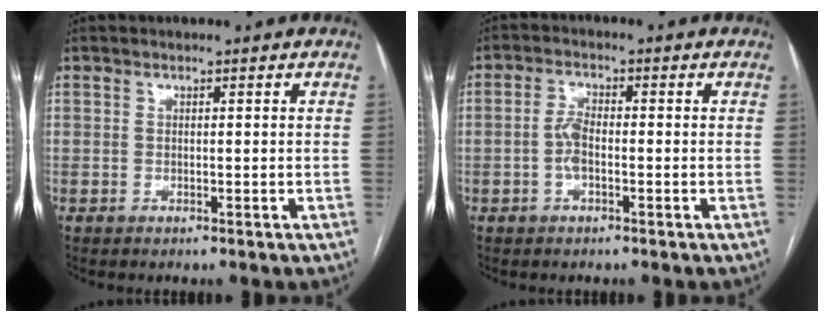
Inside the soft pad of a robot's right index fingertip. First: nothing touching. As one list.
[{"total": 3.2, "force": [-0.8, 1.3, 2.8], "torque": [-0.060, 0.005, -0.018]}]